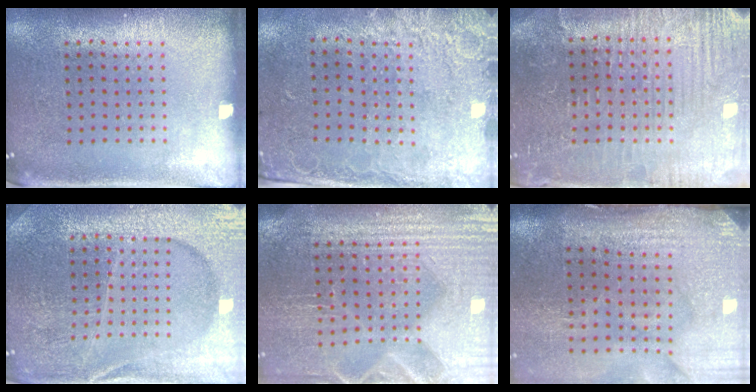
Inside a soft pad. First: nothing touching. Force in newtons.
{"total": 2.6, "press": 2.0, "slide": 1.7}
{"total": 4.3, "press": 4.2, "slide": 1.2}
{"total": 4.5, "press": 4.3, "slide": 1.5}
{"total": 4.1, "press": 3.9, "slide": 1.3}
{"total": 4.6, "press": 3.8, "slide": 2.6}